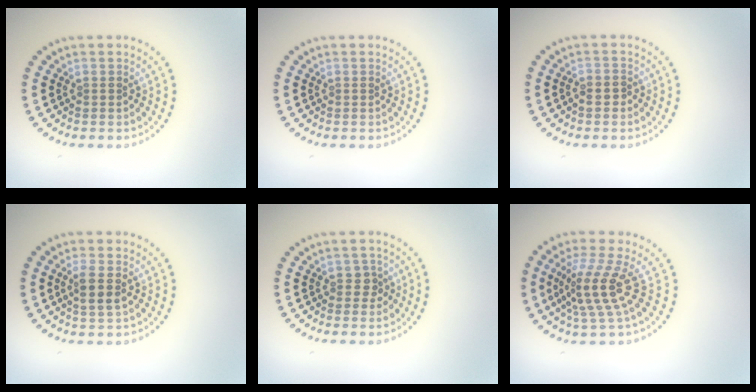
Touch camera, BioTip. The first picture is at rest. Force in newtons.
{"total": 0.0}
{"total": 0.9, "press": 0.8, "slide": 0.4}
{"total": 2.0, "press": 1.8, "slide": 0.9}
{"total": 1.1, "press": 0.9, "slide": 0.6}
{"total": 4.0, "press": 2.8, "slide": 2.9}